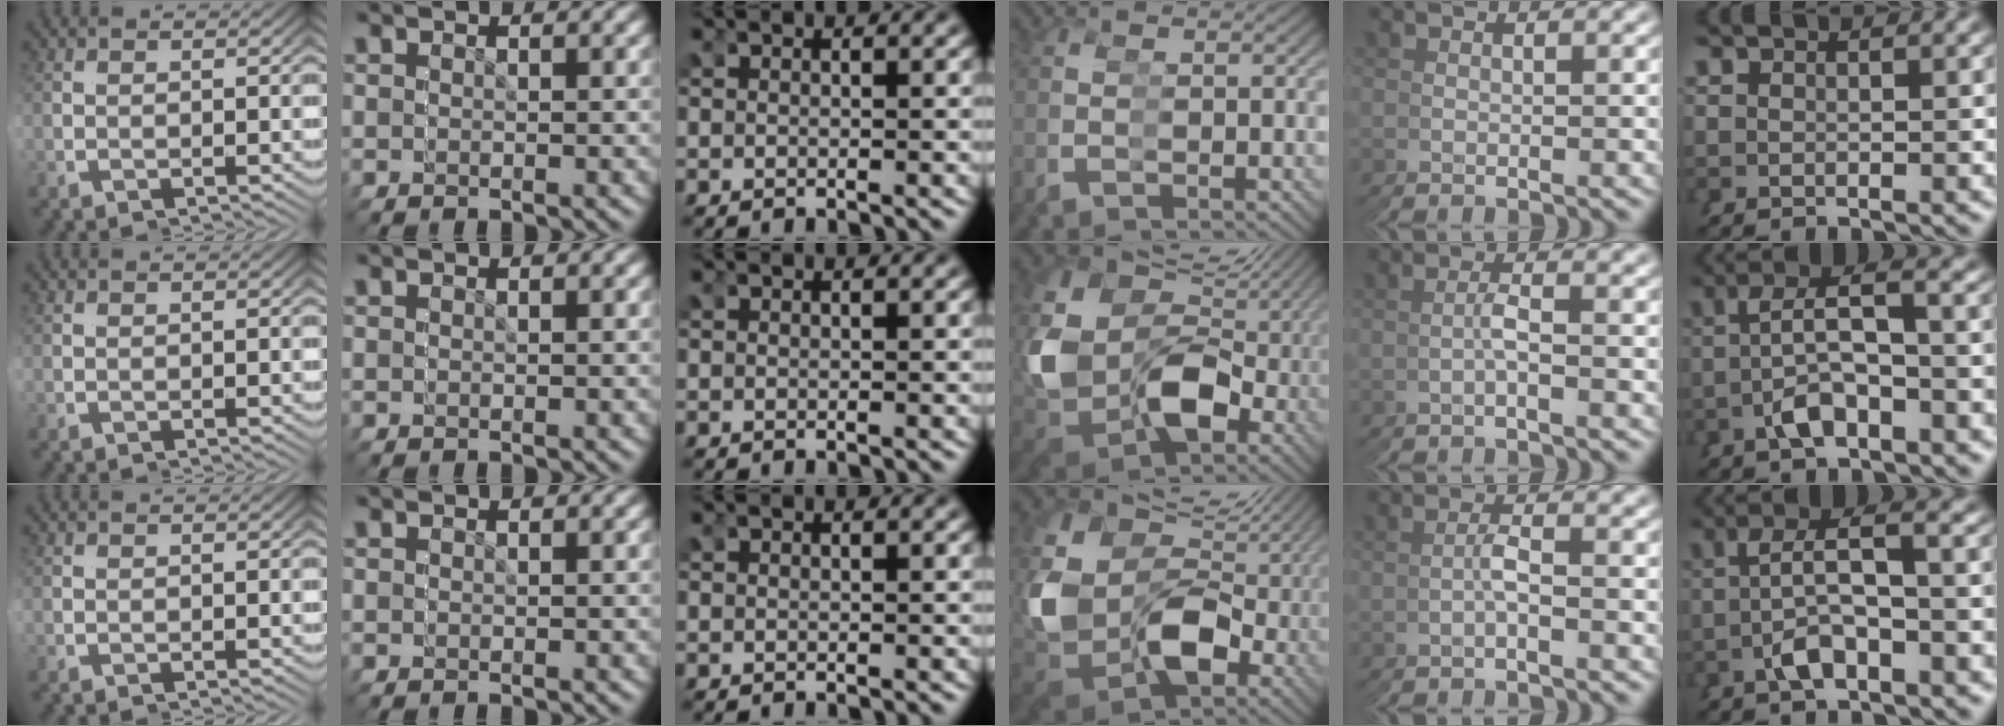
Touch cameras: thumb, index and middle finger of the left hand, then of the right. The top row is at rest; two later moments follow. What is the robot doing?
{"motion": "grasp_and_lifting", "object": "stress ball aka squeeze ball"}